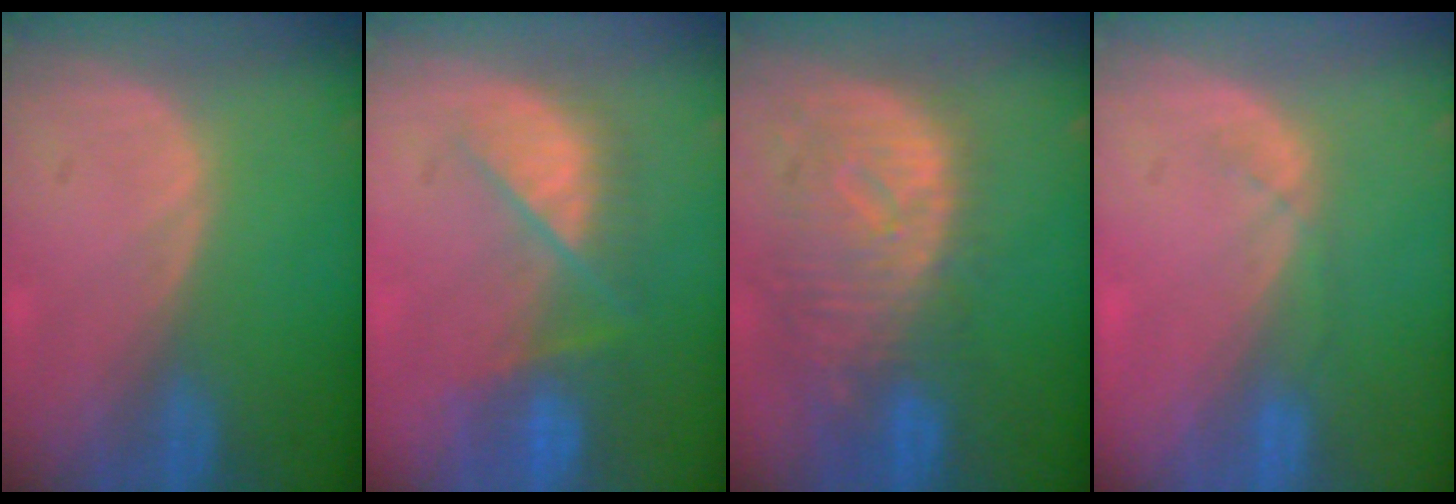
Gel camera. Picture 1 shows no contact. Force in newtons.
{"total": 7.9, "press": 7.2, "slide": 3.1}
{"total": 11.4, "press": 9.9, "slide": 5.6}
{"total": 2.1, "press": 1.9, "slide": 0.9}